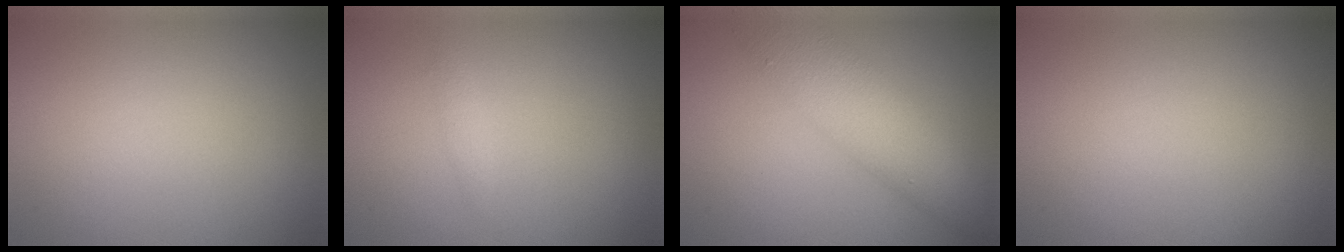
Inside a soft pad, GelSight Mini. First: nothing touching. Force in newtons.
{"total": 0.7, "press": 0.7, "slide": 0.0}
{"total": 6.1, "press": 6.1, "slide": 0.3}
{"total": 0.0}